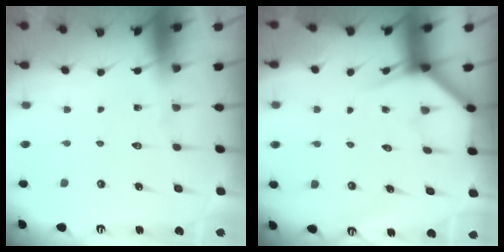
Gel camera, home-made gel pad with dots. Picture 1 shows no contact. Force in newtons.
{"total": 4.0, "press": 3.9, "slide": 0.4}